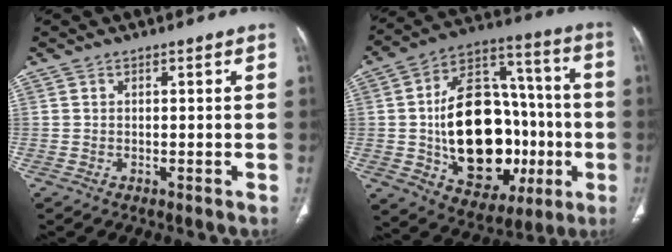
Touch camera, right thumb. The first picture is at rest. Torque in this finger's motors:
{"motor_torque": [0.21, 1.92, 1.30, 0.75, 0.58]}